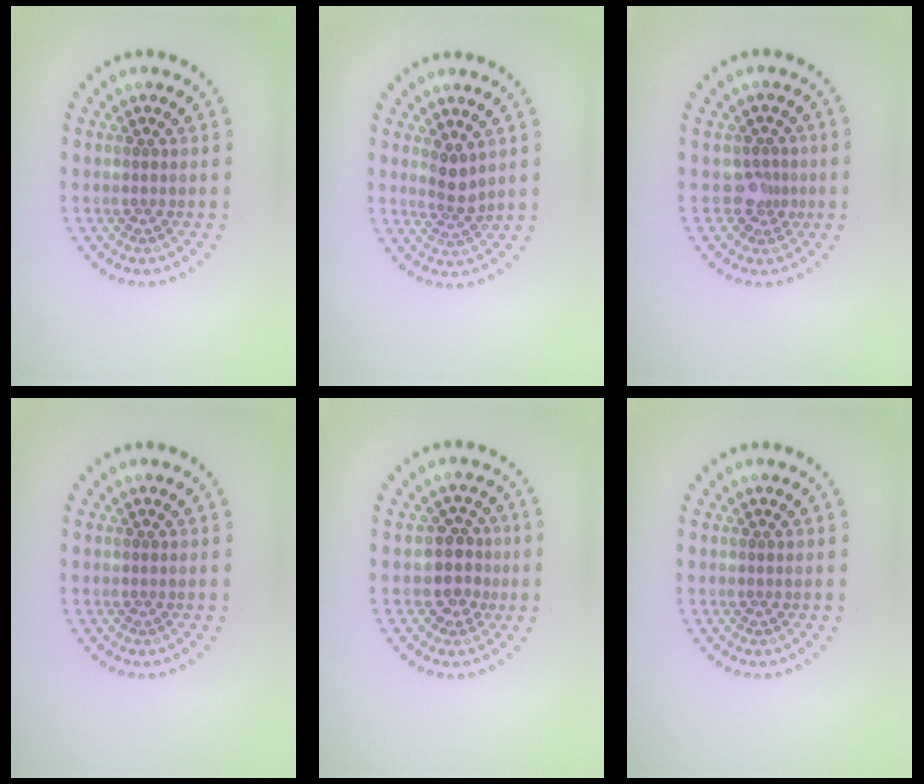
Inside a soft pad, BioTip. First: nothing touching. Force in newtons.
{"total": 2.1, "press": 1.7, "slide": 1.2}
{"total": 2.0, "press": 1.5, "slide": 1.3}
{"total": 0.0}
{"total": 2.9, "press": 2.5, "slide": 1.5}
{"total": 0.0}